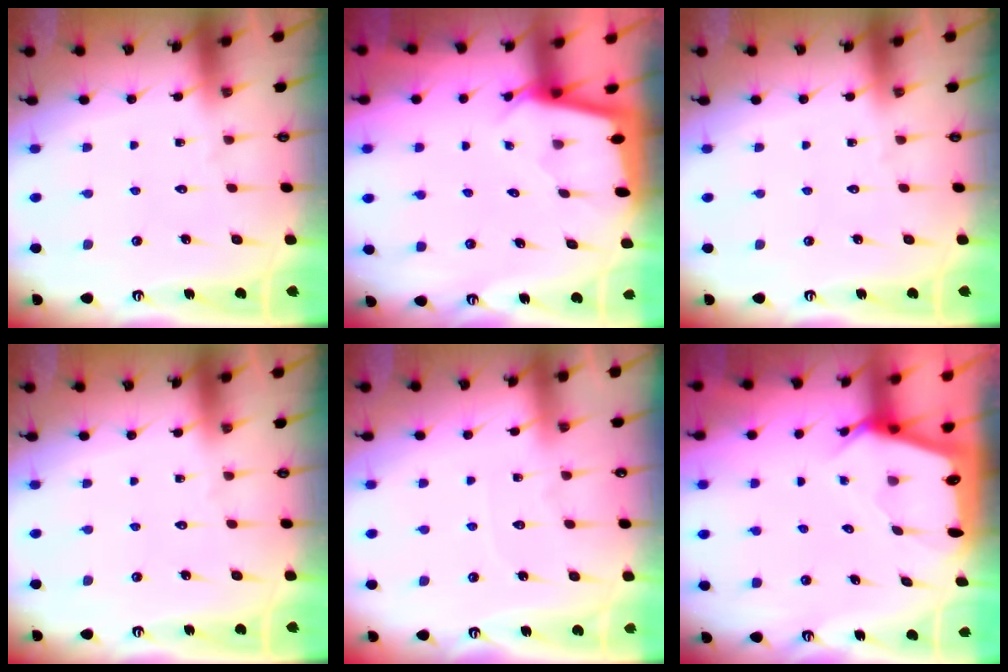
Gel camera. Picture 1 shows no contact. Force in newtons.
{"total": 1.9, "press": 1.9, "slide": 0.1}
{"total": 0.0}
{"total": 0.0}
{"total": 3.0, "press": 2.9, "slide": 0.4}
{"total": 2.7, "press": 2.7, "slide": 0.1}